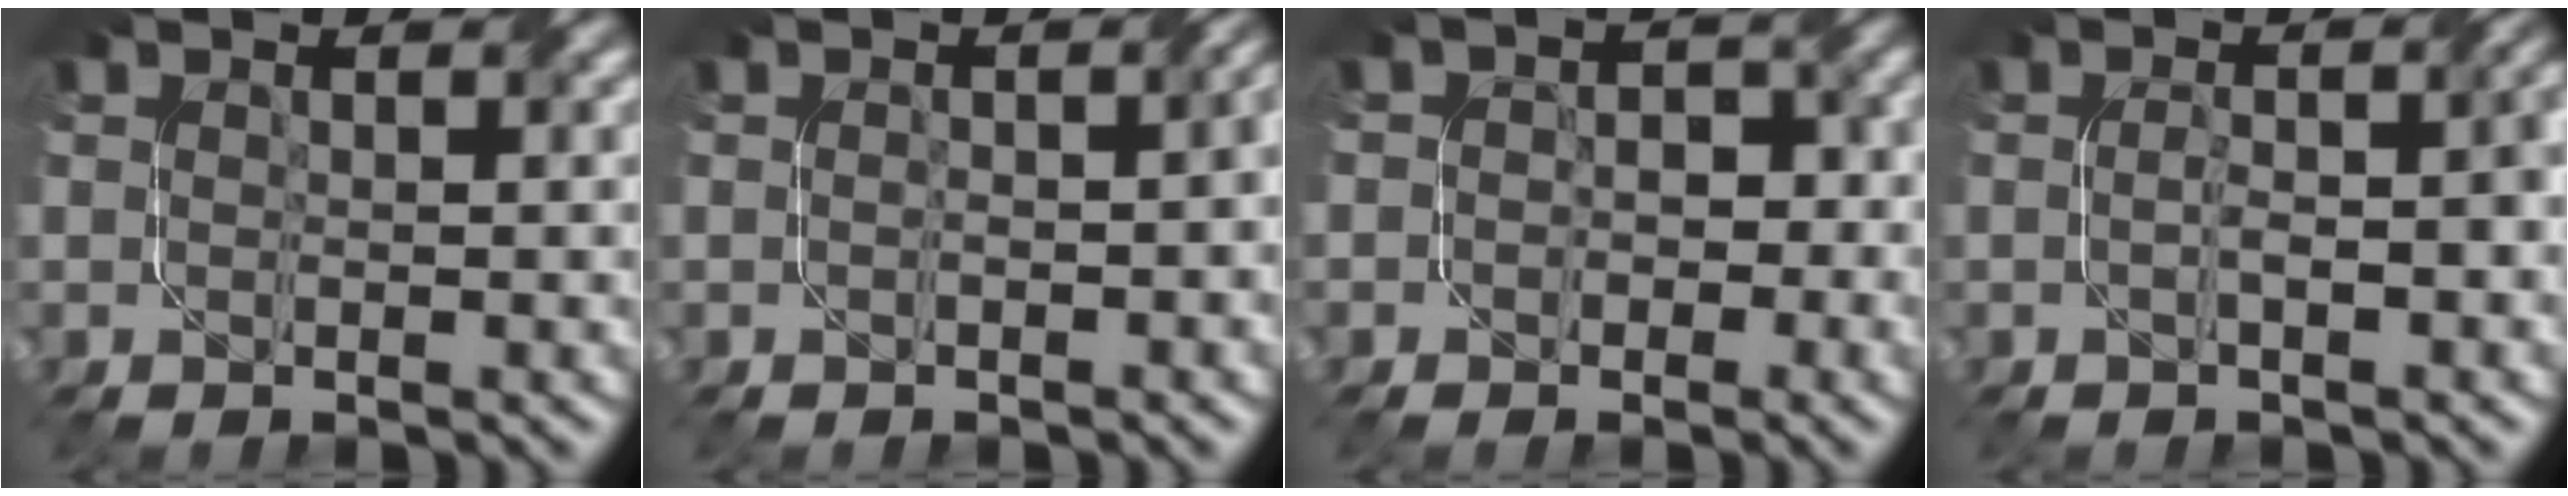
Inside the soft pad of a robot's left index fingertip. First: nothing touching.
{"total": 2.5, "force": [-0.3, 0.9, 2.3], "torque": [-0.024, 0.003, -0.002]}
{"total": 2.7, "force": [-0.4, 2.3, 1.4], "torque": [0.004, 0.004, -0.016]}
{"total": 3.5, "force": [-0.4, 1.1, 3.3], "torque": [-0.036, 0.013, -0.011]}